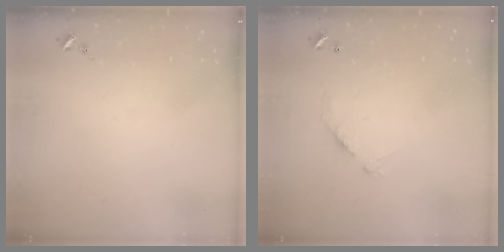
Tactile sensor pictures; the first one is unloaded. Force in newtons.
{"total": 9.1, "press": 9.1, "slide": 0.8}